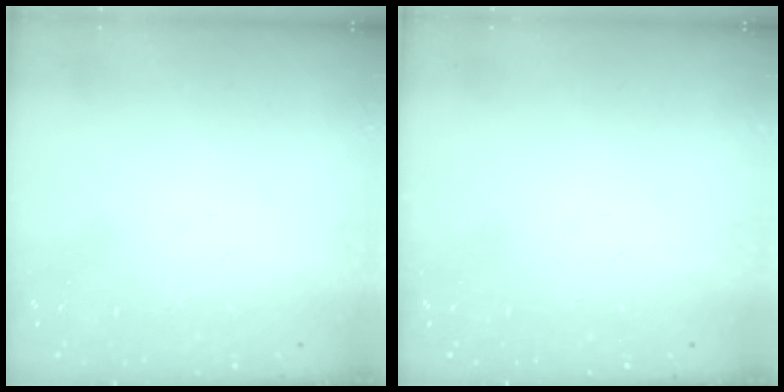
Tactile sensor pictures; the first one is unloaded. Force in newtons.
{"total": 0.0}